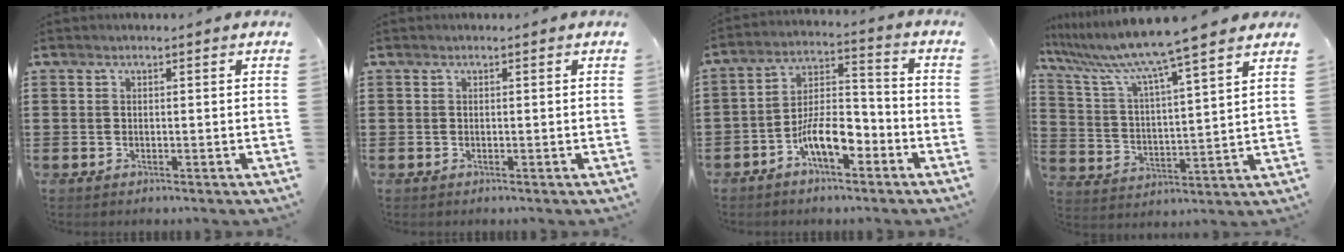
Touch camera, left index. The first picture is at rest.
{"total": 0.0}
{"total": 8.6, "force": [-4.8, 3.6, 6.2], "torque": [-0.127, 0.014, -0.091]}
{"total": 9.0, "force": [7.7, -0.8, 4.5], "torque": [-0.120, -0.053, 0.124]}